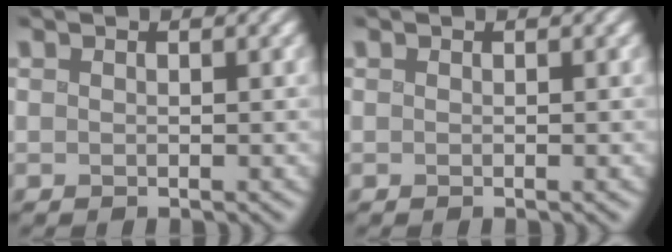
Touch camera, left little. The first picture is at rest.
{"total": 0.0}